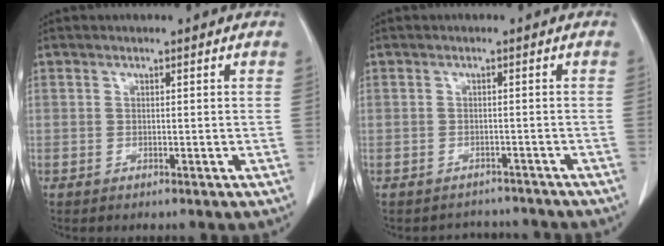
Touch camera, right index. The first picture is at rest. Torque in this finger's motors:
{"motor_torque": [-0.13, -0.08, -0.14, -0.08]}